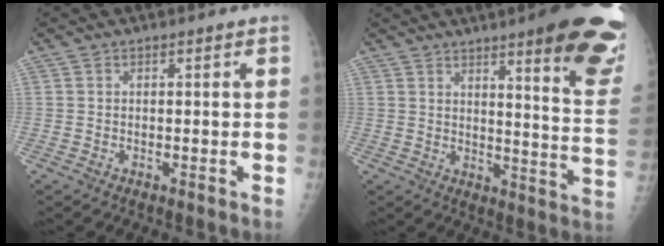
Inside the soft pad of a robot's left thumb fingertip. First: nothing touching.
{"total": 20.7, "force": [12.7, 3.2, 16.0], "torque": [-0.178, -0.065, 0.156]}